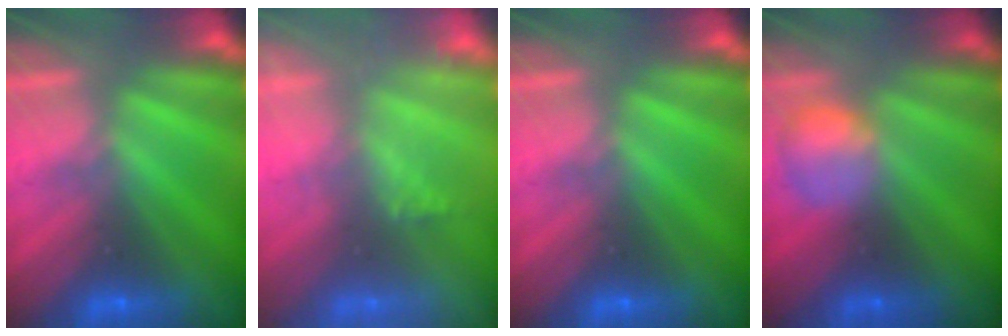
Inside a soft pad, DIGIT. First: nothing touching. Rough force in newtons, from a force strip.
{"total": 1.7}
{"total": 0.0}
{"total": 2.4}